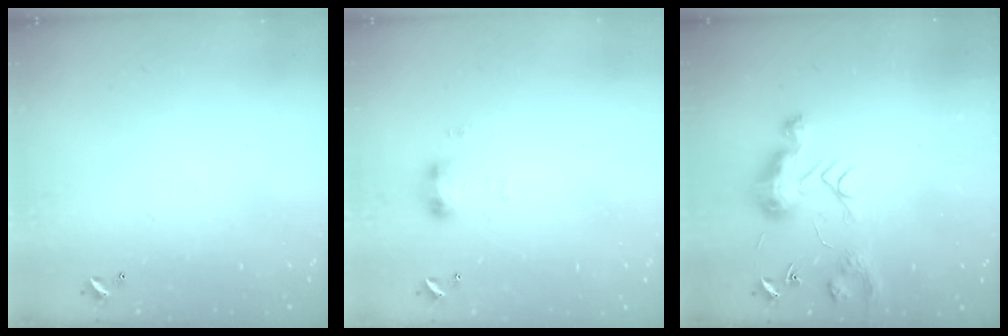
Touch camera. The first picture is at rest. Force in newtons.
{"total": 5.6, "press": 5.5, "slide": 0.8}
{"total": 9.7, "press": 9.7, "slide": 0.5}